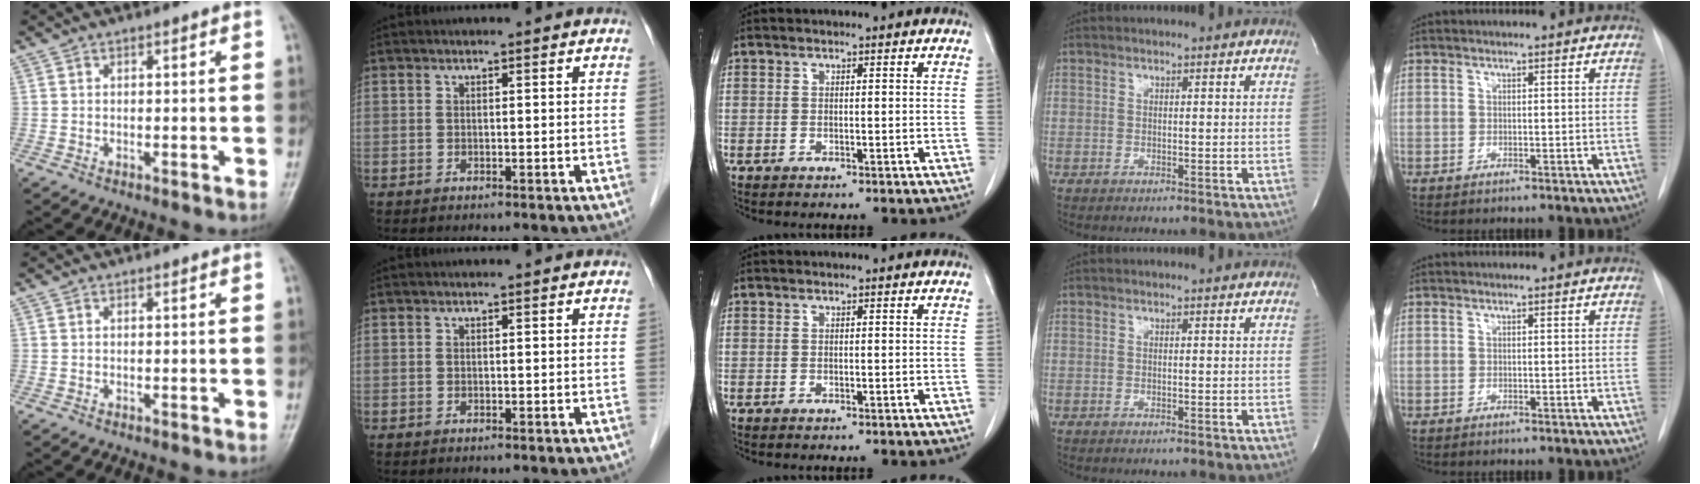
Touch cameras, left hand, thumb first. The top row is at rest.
{}